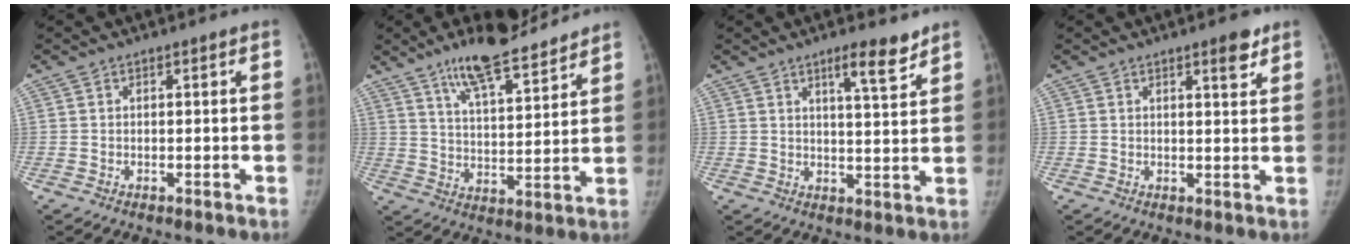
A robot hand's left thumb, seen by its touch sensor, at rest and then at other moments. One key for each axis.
{"total": 14.5, "fx": 10.9, "fy": 4.1, "fz": 8.6, "tx": -0.114, "ty": -0.056, "tz": 0.182}
{"total": 6.5, "fx": 4.6, "fy": 1.1, "fz": 4.5, "tx": -0.058, "ty": -0.034, "tz": 0.069}
{"total": 3.9, "fx": 2.9, "fy": 0.9, "fz": 2.5, "tx": -0.025, "ty": -0.022, "tz": 0.040}